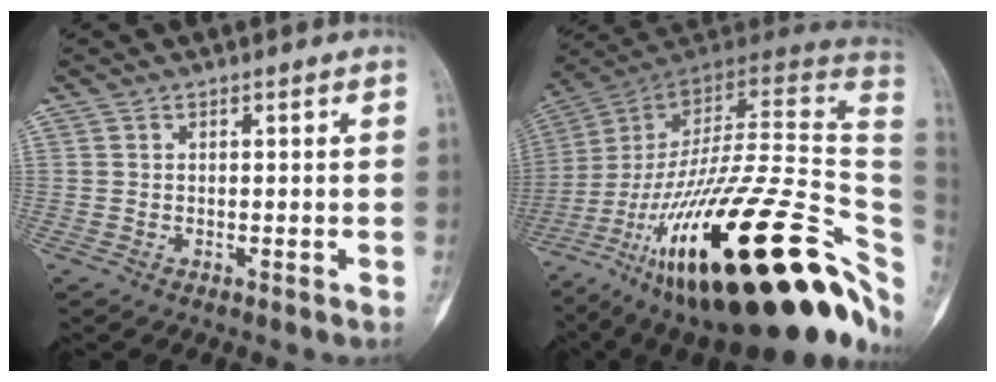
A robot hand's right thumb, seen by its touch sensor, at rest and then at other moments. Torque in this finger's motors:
{"motor_torque": [4.36, 0.65, 2.13, -0.64, 1.06]}